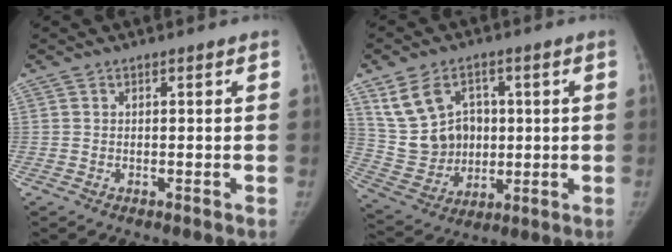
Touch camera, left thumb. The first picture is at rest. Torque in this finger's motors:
{"motor_torque": [0.19, 0.19, 0.15, -0.08, 0.13]}